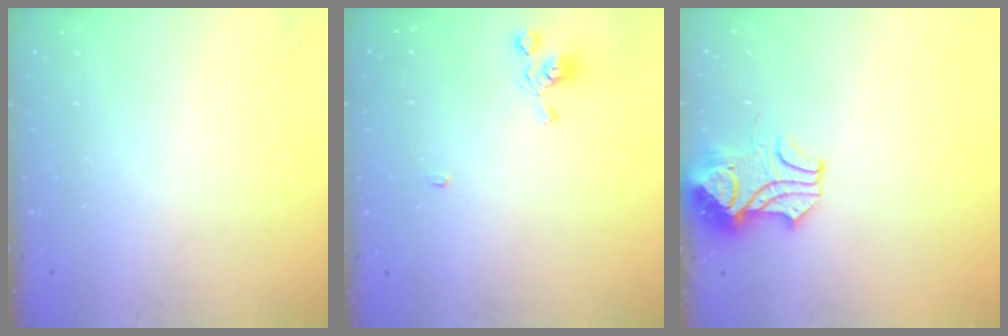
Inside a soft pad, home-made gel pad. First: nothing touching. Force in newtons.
{"total": 2.2, "press": 2.2, "slide": 0.2}
{"total": 2.4, "press": 2.2, "slide": 1.0}